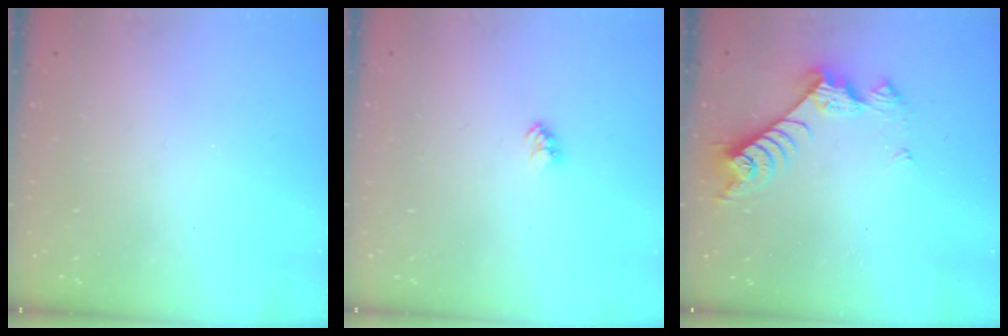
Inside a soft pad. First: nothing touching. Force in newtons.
{"total": 2.3, "press": 2.3, "slide": 0.3}
{"total": 7.8, "press": 7.8, "slide": 0.6}